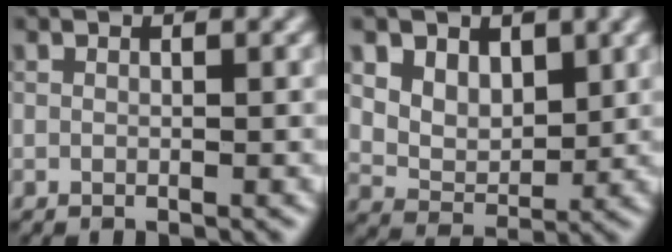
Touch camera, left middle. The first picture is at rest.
{"total": 4.6, "force": [2.4, 3.2, 2.2], "torque": [-0.058, -0.021, 0.057]}